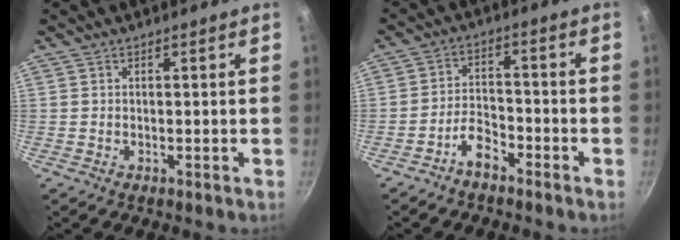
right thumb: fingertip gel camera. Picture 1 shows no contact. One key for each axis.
{"total": 4.8, "fx": -3.6, "fy": 2.1, "fz": 2.4, "tx": -0.039, "ty": 0.038, "tz": -0.069}